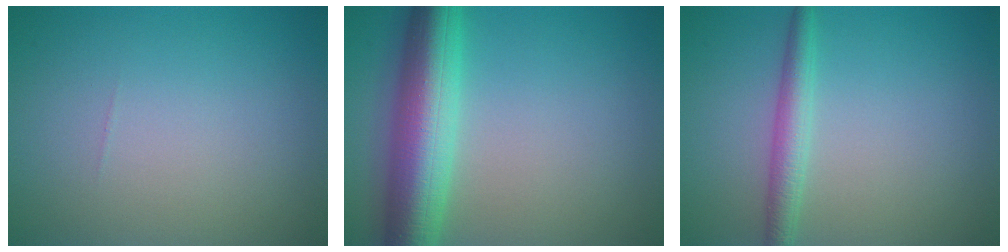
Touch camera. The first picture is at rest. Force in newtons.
{"total": 8.4, "press": 8.4, "slide": 0.2}
{"total": 2.5, "press": 2.5, "slide": 0.1}